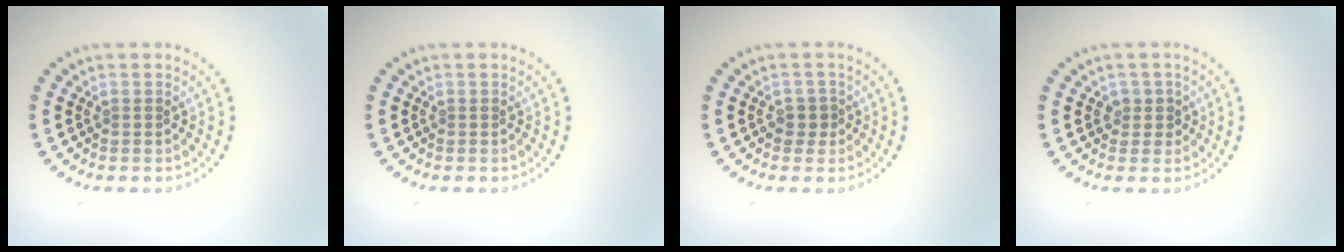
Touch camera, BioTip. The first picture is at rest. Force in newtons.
{"total": 0.0}
{"total": 1.0, "press": 0.8, "slide": 0.7}
{"total": 1.5, "press": 1.3, "slide": 0.7}